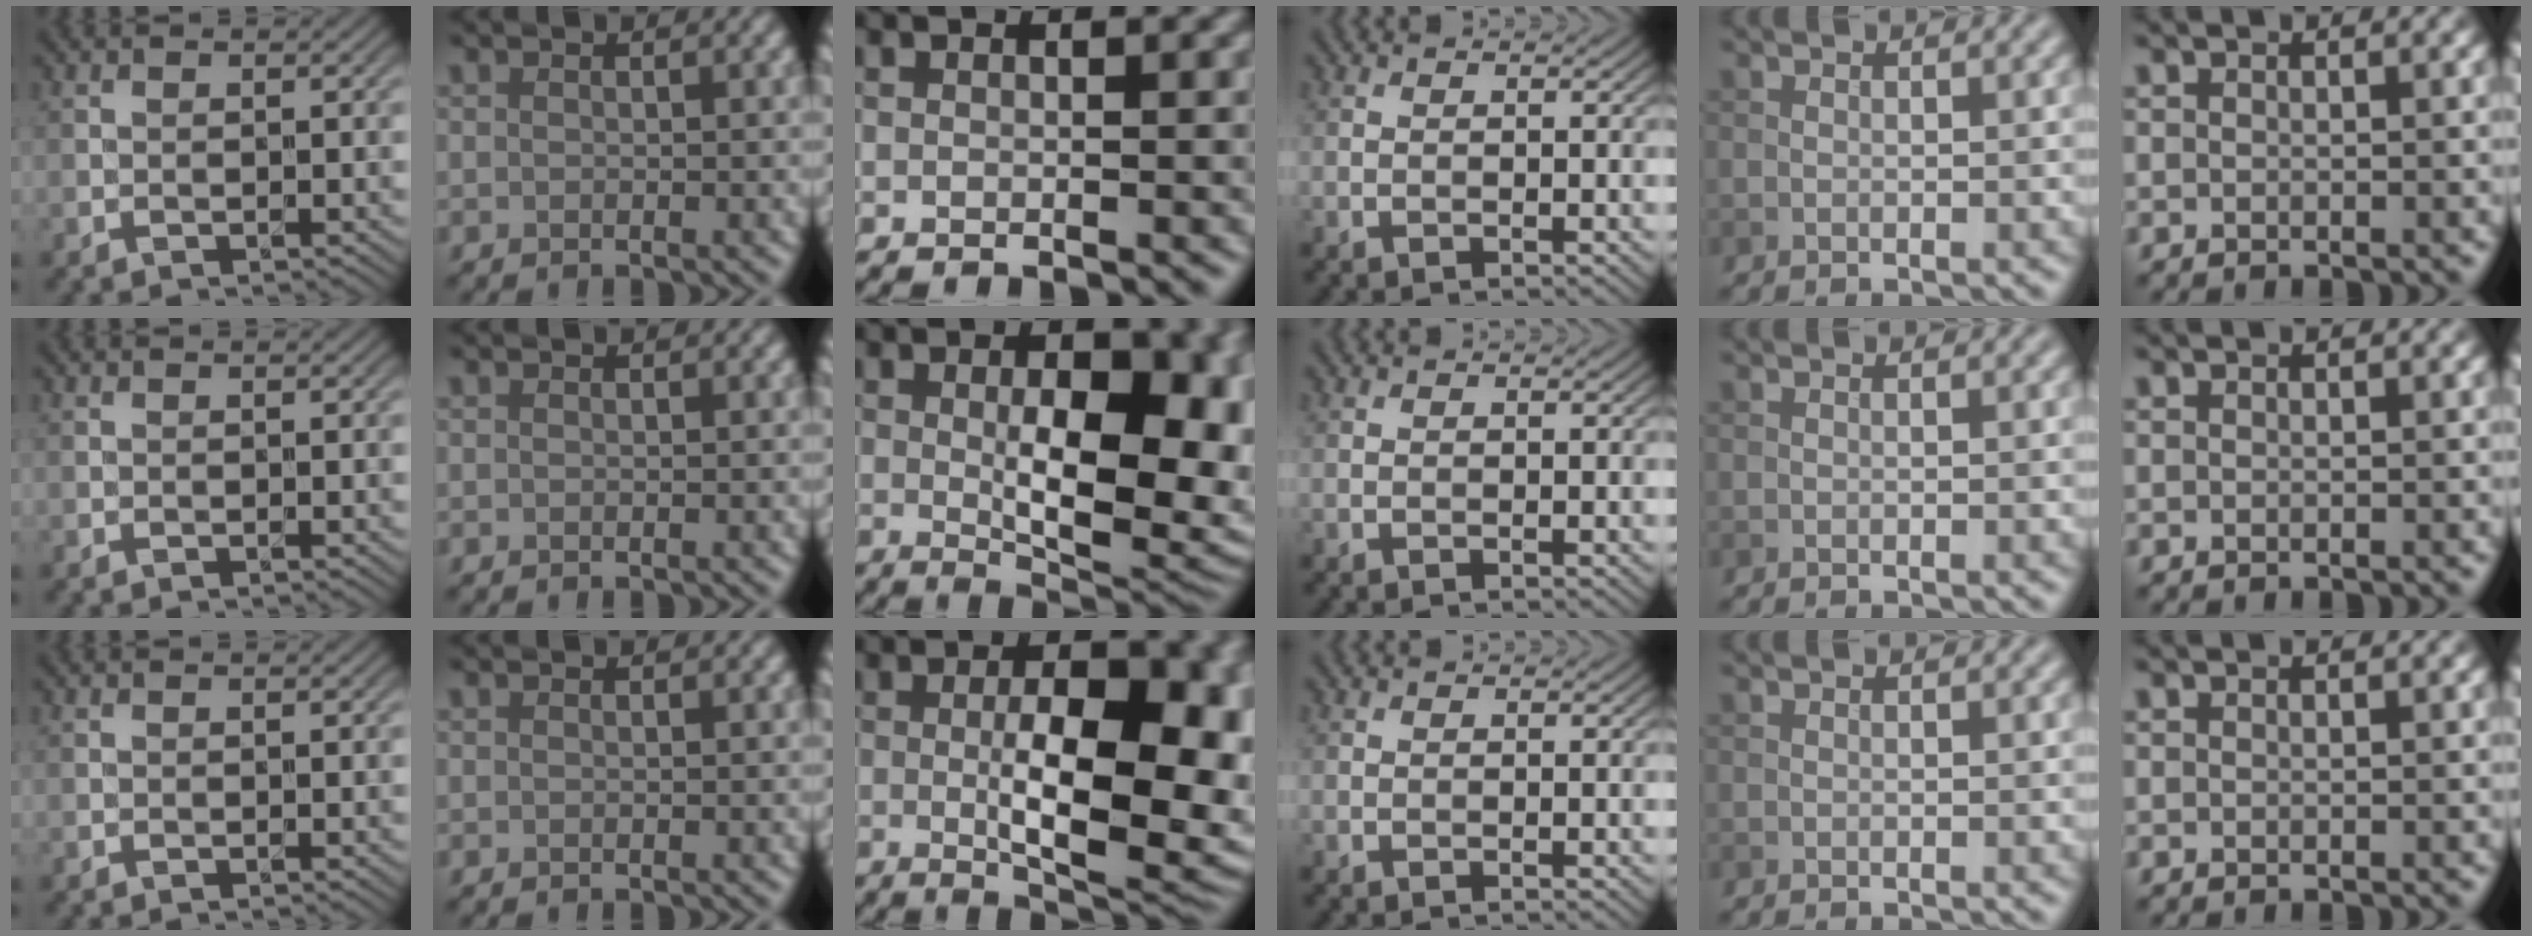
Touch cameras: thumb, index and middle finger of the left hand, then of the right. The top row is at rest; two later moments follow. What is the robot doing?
{"motion": "unscrew", "object": "dispenser bottle"}